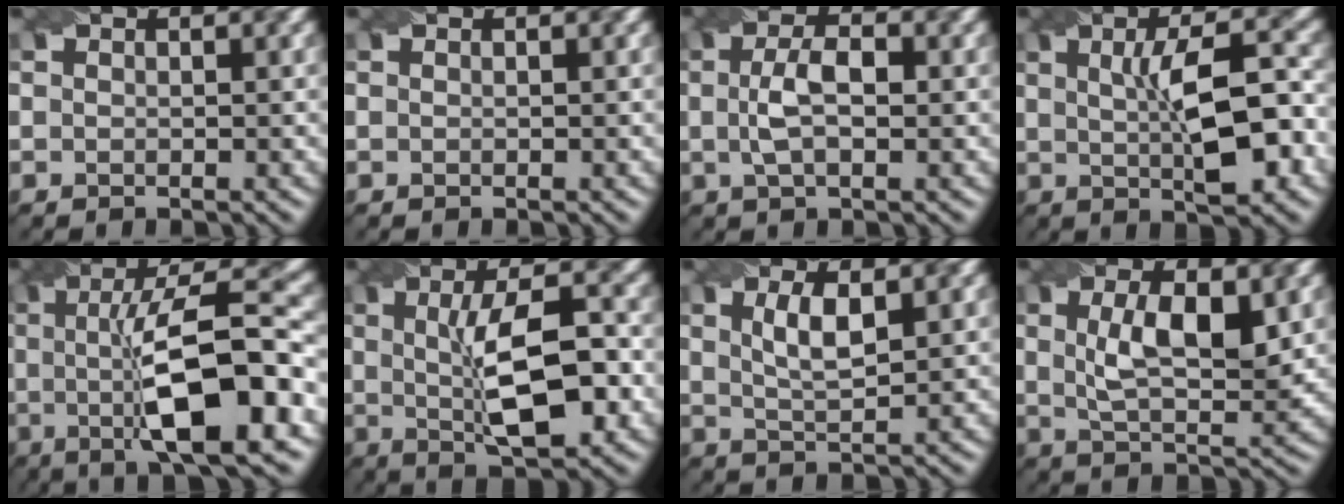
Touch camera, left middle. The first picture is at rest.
{"total": 0.0}
{"total": 3.7, "force": [0.1, 1.5, 3.3], "torque": [-0.074, 0.005, -0.001]}
{"total": 7.6, "force": [0.4, 2.0, 7.3], "torque": [-0.104, 0.011, 0.005]}
{"total": 11.8, "force": [-0.9, 2.8, 11.4], "torque": [-0.167, 0.008, -0.018]}
{"total": 8.7, "force": [0.0, 2.7, 8.2], "torque": [-0.126, 0.008, -0.002]}
{"total": 3.3, "force": [1.2, 1.0, 2.9], "torque": [-0.062, 0.001, 0.024]}
{"total": 6.4, "force": [1.5, 2.4, 5.8], "torque": [-0.107, -0.001, 0.031]}